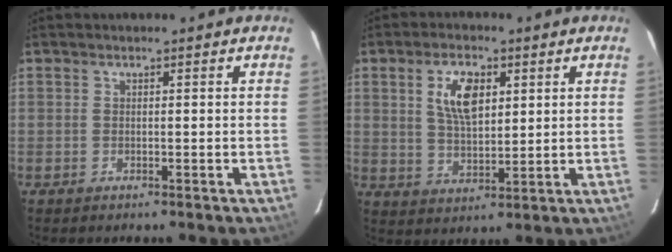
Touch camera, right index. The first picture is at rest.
{"total": 8.4, "force": [2.9, 4.1, 6.7], "torque": [-0.125, 0.008, 0.058]}